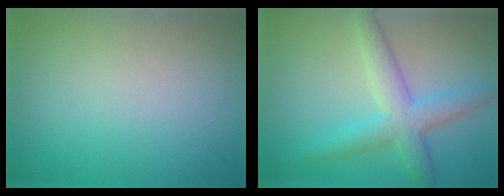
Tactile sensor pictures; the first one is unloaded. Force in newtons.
{"total": 4.8, "press": 4.8, "slide": 0.2}